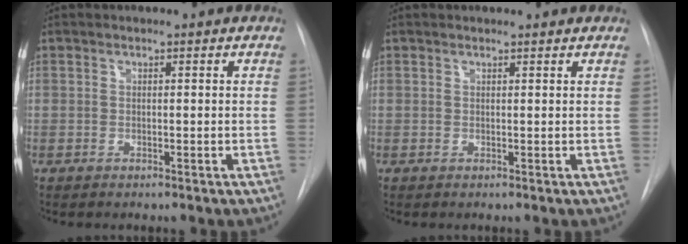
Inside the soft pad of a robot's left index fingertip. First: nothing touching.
{"total": 1.6, "force": [1.6, 0.1, 0.2], "torque": [-0.010, 0.009, 0.018]}